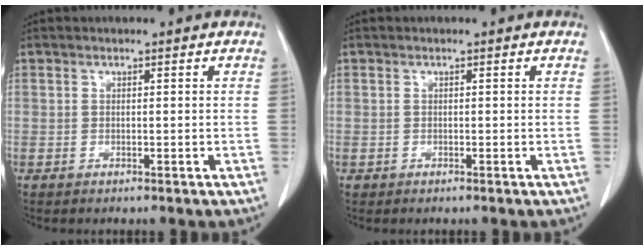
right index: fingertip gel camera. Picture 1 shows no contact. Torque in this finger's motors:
{"motor_torque": [-0.08, 0.08, -0.27, -0.09]}